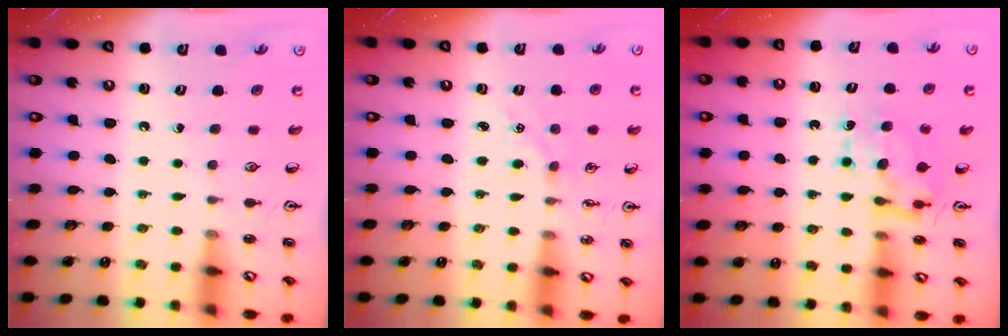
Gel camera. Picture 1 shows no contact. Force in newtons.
{"total": 3.2, "press": 3.2, "slide": 0.4}
{"total": 6.9, "press": 6.9, "slide": 0.6}